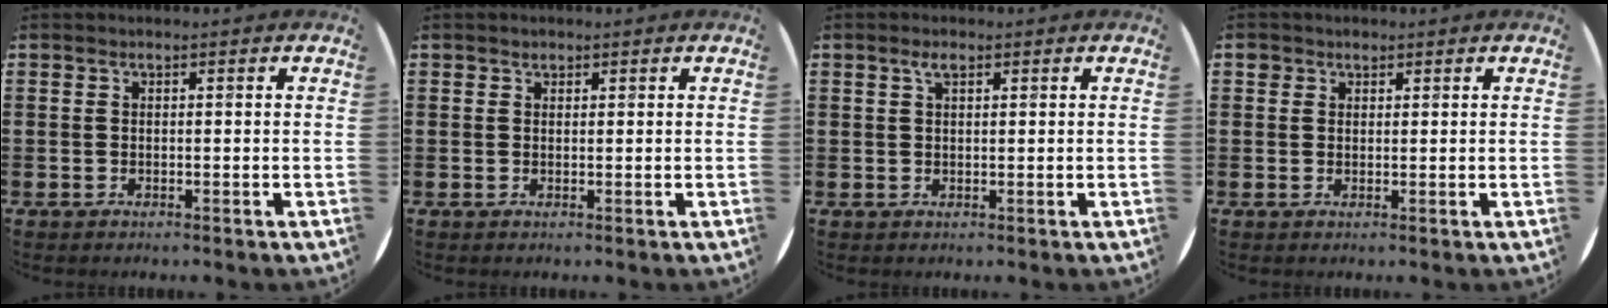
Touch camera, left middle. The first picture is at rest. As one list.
[{"total": 0.6, "force": [0.5, 0.3, 0.0], "torque": [0.007, -0.001, 0.008]}, {"total": 1.5, "force": [0.9, 0.6, 1.1], "torque": [-0.023, 0.005, 0.014]}, {"total": 1.4, "force": [1.1, 0.9, 0.1], "torque": [0.012, -0.003, 0.018]}]